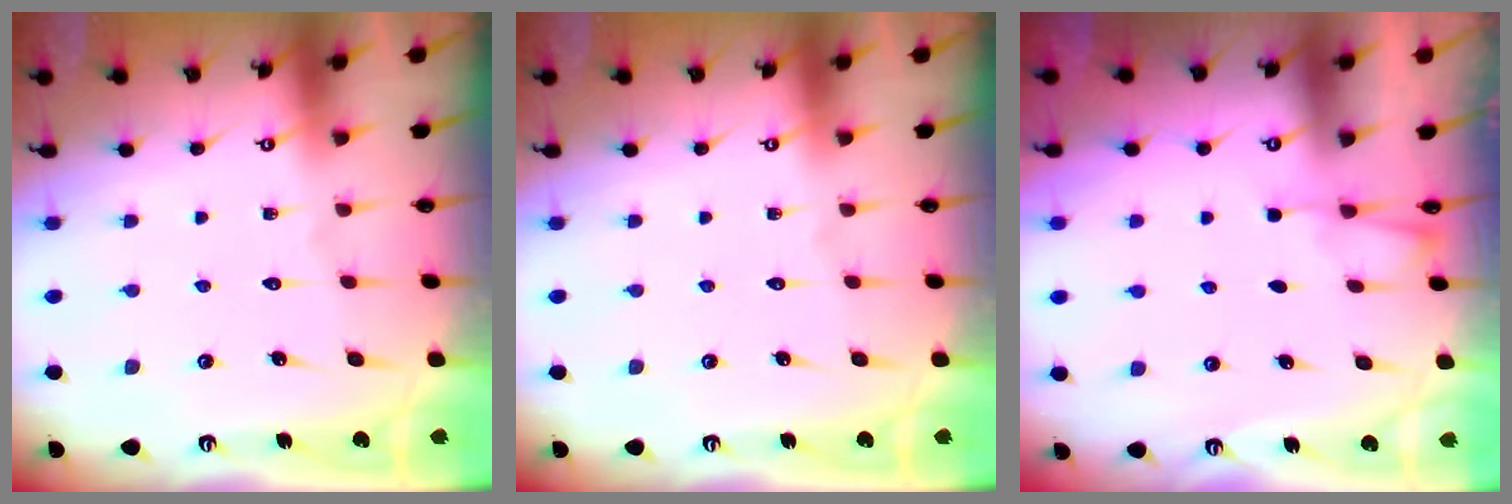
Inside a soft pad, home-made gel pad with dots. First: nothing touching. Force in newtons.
{"total": 0.0}
{"total": 2.4, "press": 2.4, "slide": 0.4}